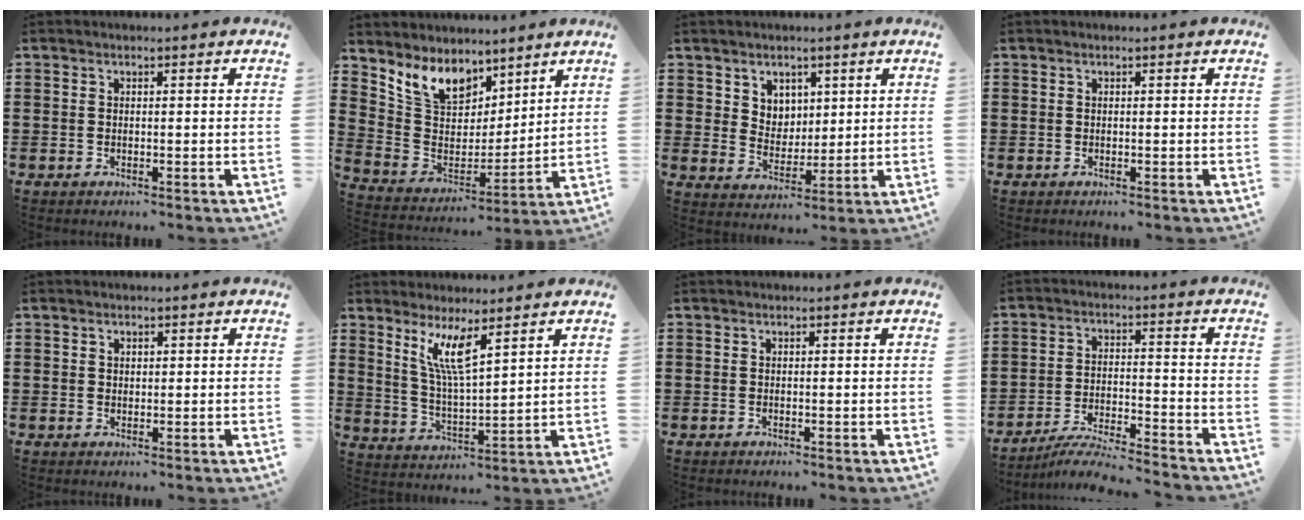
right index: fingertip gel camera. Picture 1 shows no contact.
{"total": 8.9, "force": [6.7, 5.2, 2.8], "torque": [-0.099, -0.029, 0.129]}
{"total": 5.0, "force": [3.1, 3.9, 0.3], "torque": [-0.020, 0.003, 0.056]}
{"total": 0.0}
{"total": 1.1, "force": [0.5, 0.9, 0.3], "torque": [-0.008, 0.004, 0.011]}
{"total": 6.6, "force": [3.7, 0.9, 5.4], "torque": [-0.115, -0.006, 0.063]}
{"total": 0.0}
{"total": 5.7, "force": [-5.4, -0.1, 1.7], "torque": [-0.042, -0.009, -0.109]}